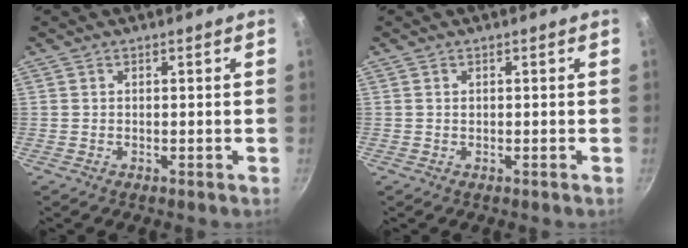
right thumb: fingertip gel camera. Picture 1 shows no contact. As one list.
[{"total": 0.0}]